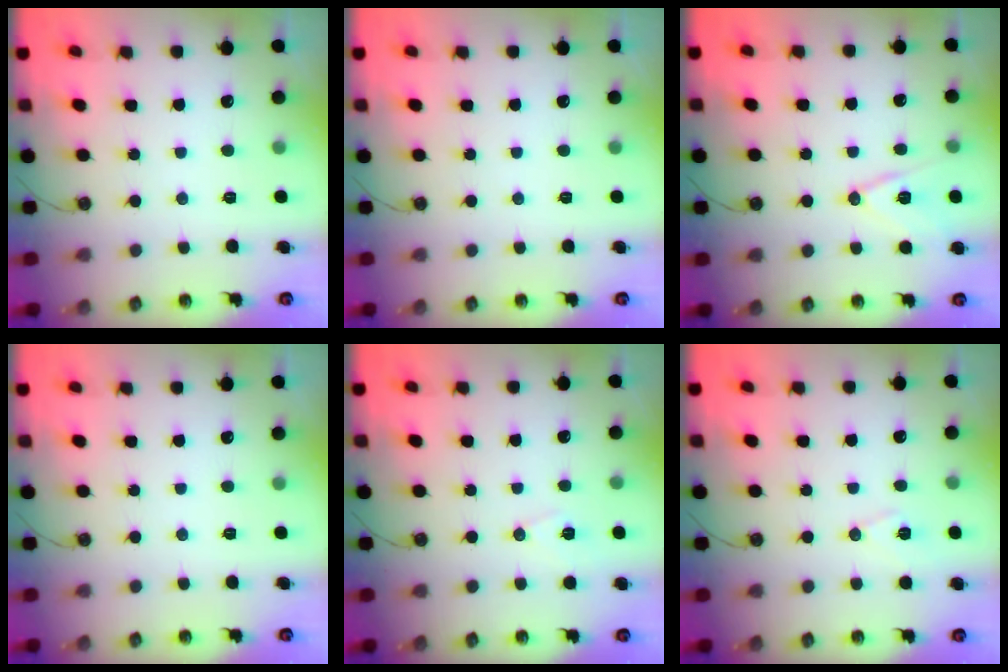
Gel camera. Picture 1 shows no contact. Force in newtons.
{"total": 0.0}
{"total": 10.8, "press": 10.3, "slide": 3.3}
{"total": 0.0}
{"total": 6.9, "press": 5.8, "slide": 3.7}
{"total": 7.7, "press": 6.6, "slide": 4.0}